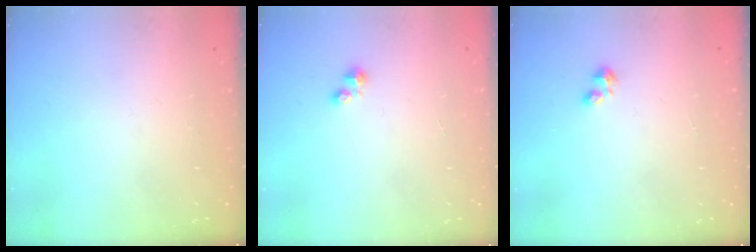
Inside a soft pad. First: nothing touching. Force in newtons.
{"total": 1.9, "press": 1.8, "slide": 0.2}
{"total": 2.2, "press": 2.2, "slide": 0.4}